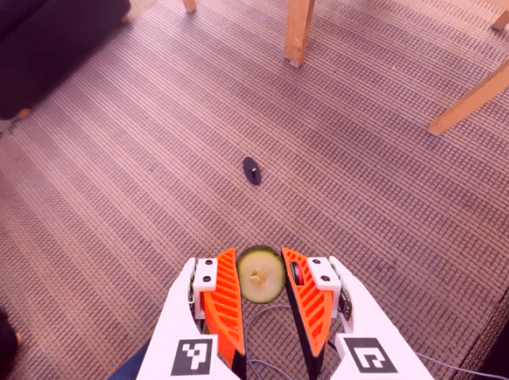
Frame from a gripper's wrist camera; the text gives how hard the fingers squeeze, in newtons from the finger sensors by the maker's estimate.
{"total": 8.8, "left": 8.7, "right": 8.9}